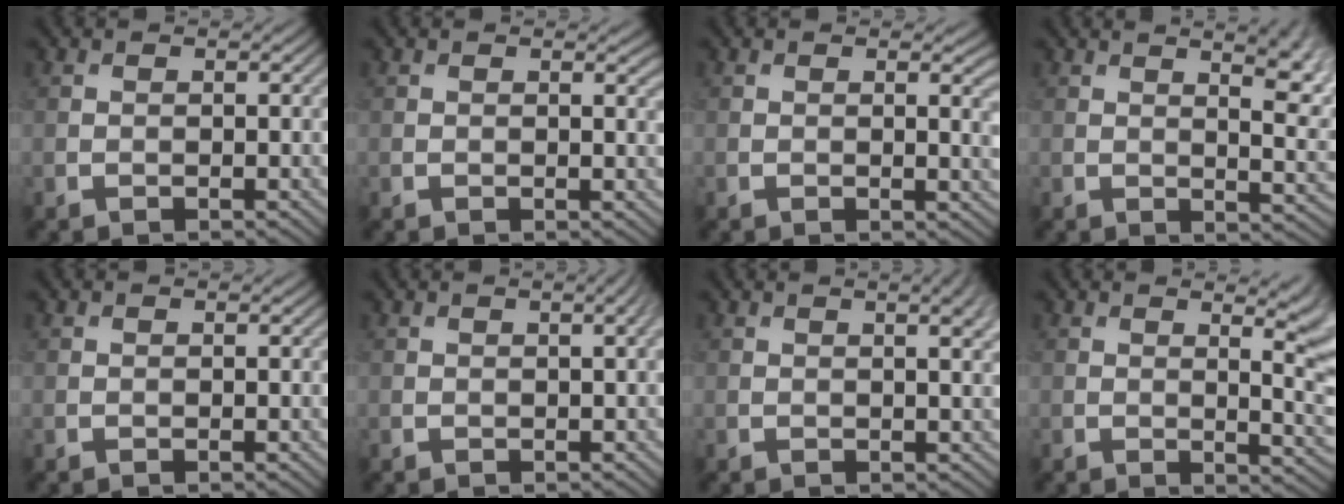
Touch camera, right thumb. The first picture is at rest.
{"total": 1.2, "force": [0.4, 0.3, 1.2], "torque": [-0.014, -0.003, 0.004]}
{"total": 2.5, "force": [0.3, 0.6, 2.4], "torque": [-0.034, -0.002, 0.004]}
{"total": 9.7, "force": [4.5, 3.3, 7.9], "torque": [-0.094, 0.023, 0.058]}
{"total": 0.0}
{"total": 1.2, "force": [0.3, 0.1, 1.1], "torque": [-0.014, 0.006, 0.003]}
{"total": 3.2, "force": [1.2, 0.8, 2.9], "torque": [-0.038, 0.006, 0.012]}
{"total": 6.8, "force": [1.3, 2.4, 6.2], "torque": [-0.053, 0.005, 0.014]}